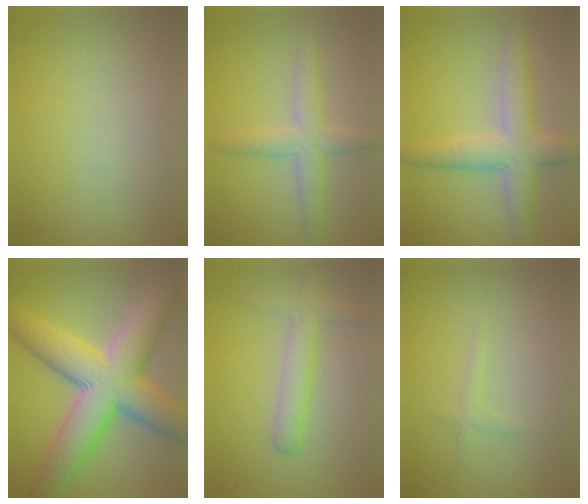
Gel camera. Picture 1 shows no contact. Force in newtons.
{"total": 3.3, "press": 3.3, "slide": 0.1}
{"total": 5.5, "press": 5.5, "slide": 0.1}
{"total": 11.7, "press": 11.6, "slide": 0.5}
{"total": 2.9, "press": 2.9, "slide": 0.2}
{"total": 0.8, "press": 0.8, "slide": 0.1}